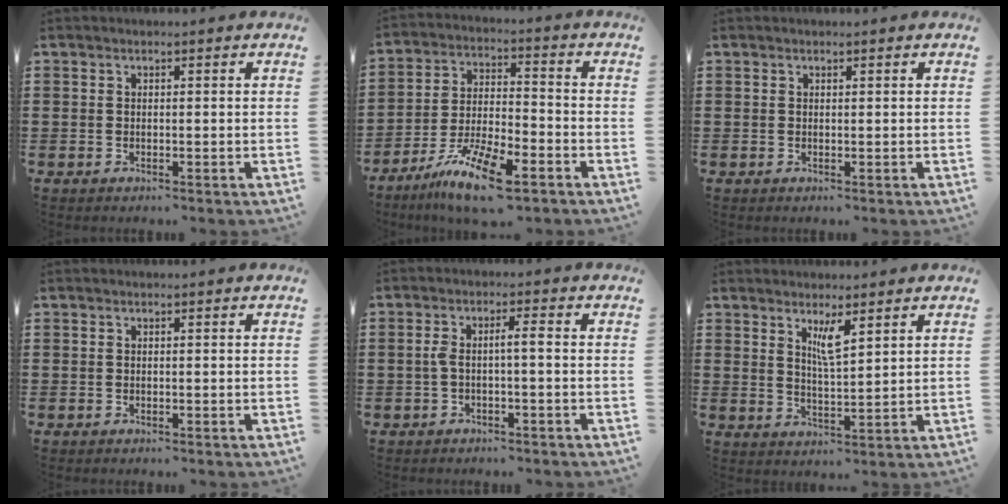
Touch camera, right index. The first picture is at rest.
{"total": 11.1, "force": [-7.6, 2.6, 7.7], "torque": [-0.163, 0.006, -0.146]}
{"total": 0.0}
{"total": 0.0}
{"total": 2.8, "force": [-0.5, 0.2, 2.8], "torque": [-0.060, 0.000, -0.016]}
{"total": 4.1, "force": [2.4, 0.8, 3.2], "torque": [-0.062, 0.000, 0.040]}